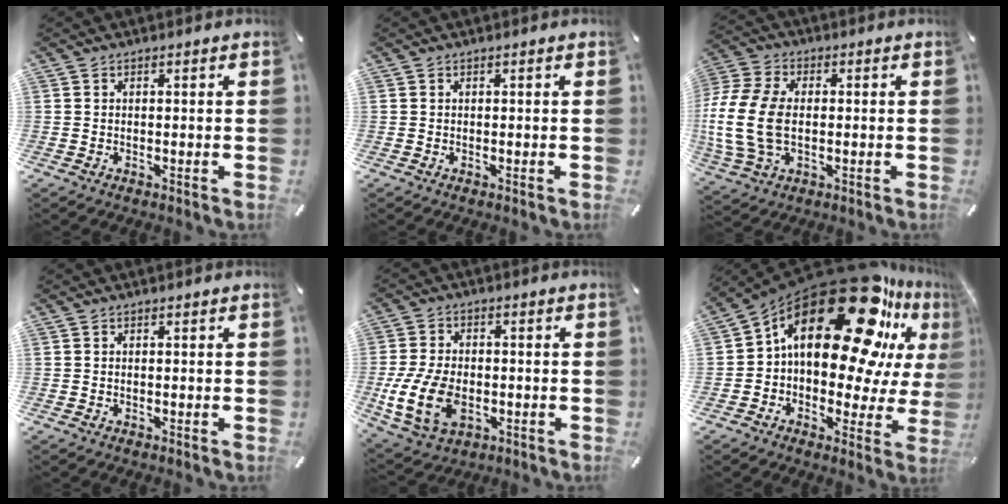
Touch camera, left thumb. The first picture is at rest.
{"total": 0.0}
{"total": 14.2, "force": [-1.3, 9.9, 10.2], "torque": [-0.238, 0.004, -0.024]}
{"total": 0.0}
{"total": 12.6, "force": [-3.3, 8.5, 8.7], "torque": [-0.203, 0.002, -0.058]}
{"total": 27.7, "force": [12.6, 14.7, 19.8], "torque": [-0.312, -0.094, 0.211]}